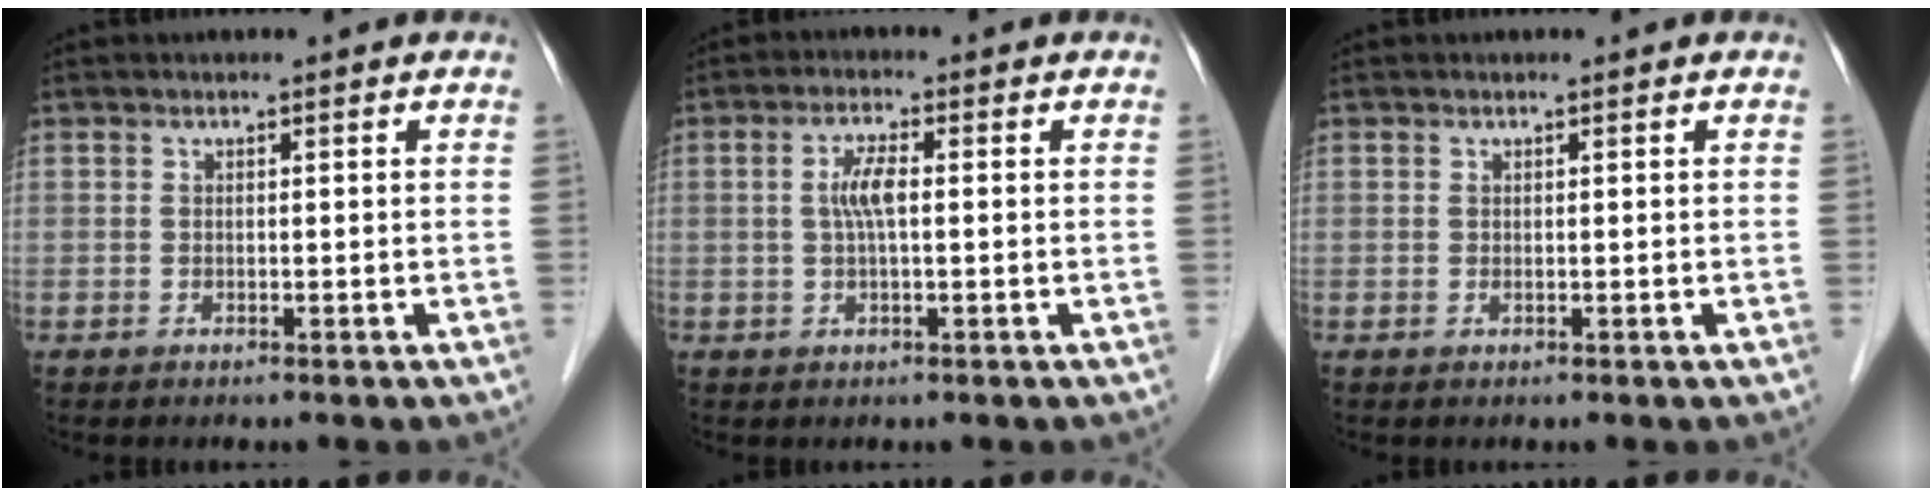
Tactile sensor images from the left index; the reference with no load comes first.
{"total": 3.8, "force": [0.3, 0.8, 3.7], "torque": [-0.079, 0.005, 0.005]}
{"total": 0.0}